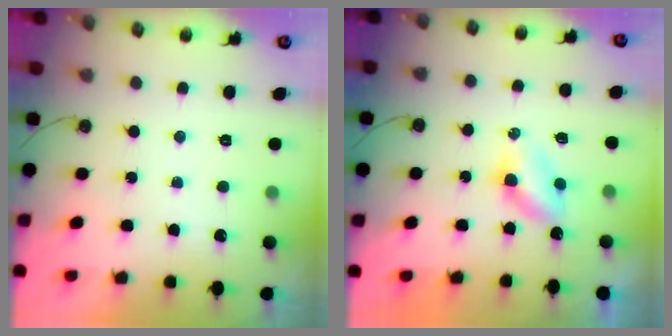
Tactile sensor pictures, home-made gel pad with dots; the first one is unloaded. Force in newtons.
{"total": 3.7, "press": 3.7, "slide": 0.5}